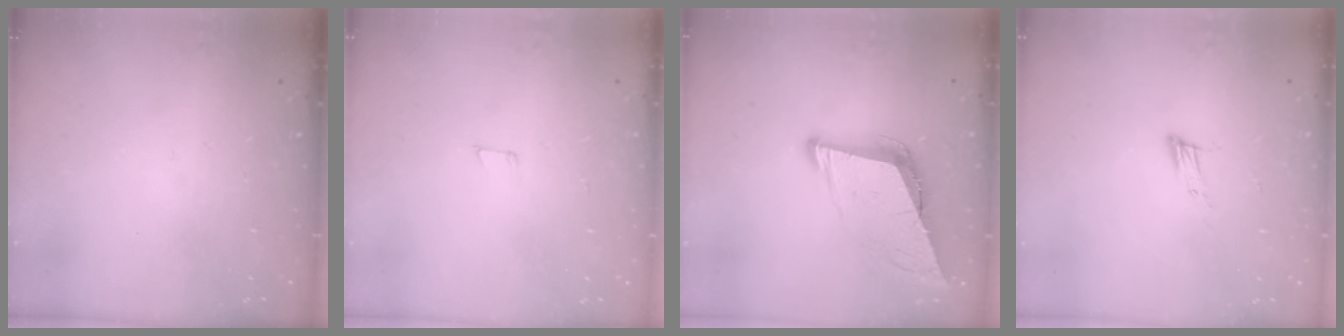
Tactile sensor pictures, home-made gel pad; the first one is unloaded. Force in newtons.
{"total": 2.9, "press": 2.9, "slide": 0.2}
{"total": 9.3, "press": 9.0, "slide": 2.3}
{"total": 7.7, "press": 7.6, "slide": 1.2}